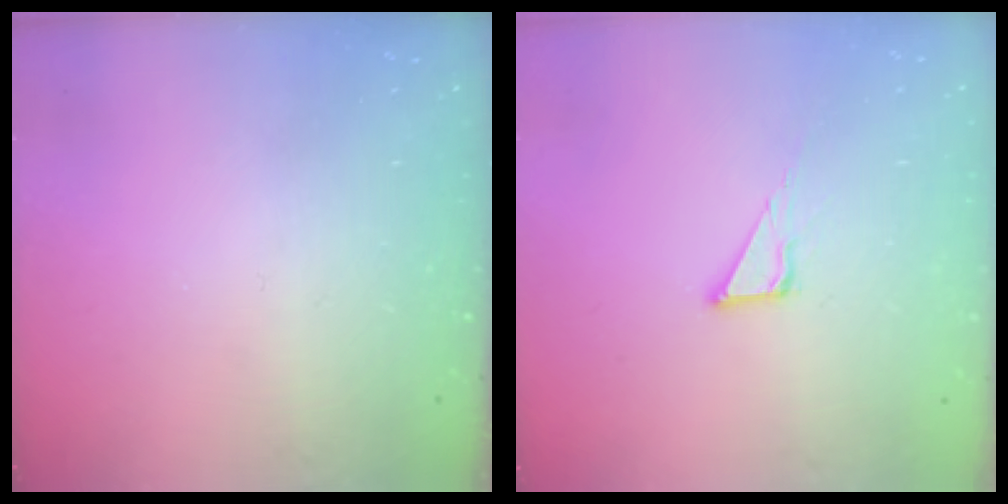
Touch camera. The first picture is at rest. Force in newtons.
{"total": 3.3, "press": 3.3, "slide": 0.2}